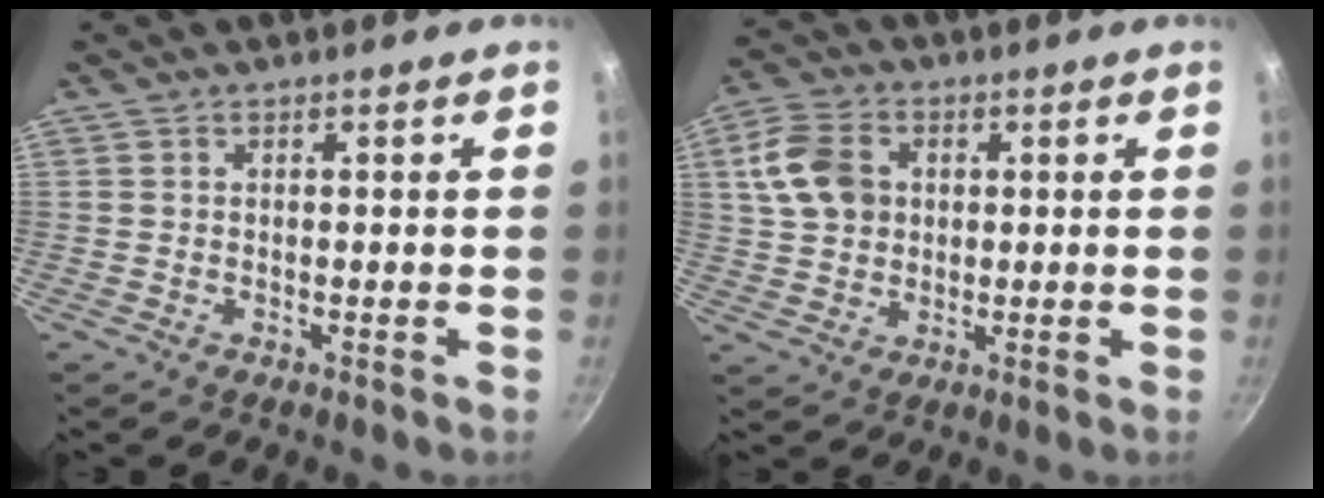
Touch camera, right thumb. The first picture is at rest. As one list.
[{"total": 7.2, "force": [1.9, 5.7, 4.0], "torque": [-0.061, 0.002, 0.035]}]